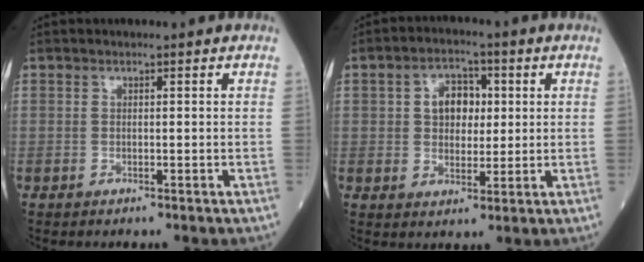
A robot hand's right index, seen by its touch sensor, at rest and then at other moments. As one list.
[{"total": 6.1, "force": [1.3, 4.1, 4.4], "torque": [-0.071, 0.015, 0.023]}]